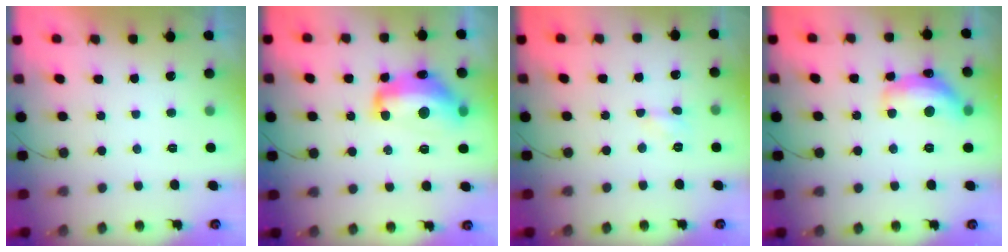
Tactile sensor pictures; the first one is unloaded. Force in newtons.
{"total": 14.7, "press": 14.6, "slide": 1.3}
{"total": 2.9, "press": 2.9, "slide": 0.3}
{"total": 15.8, "press": 15.8, "slide": 1.0}